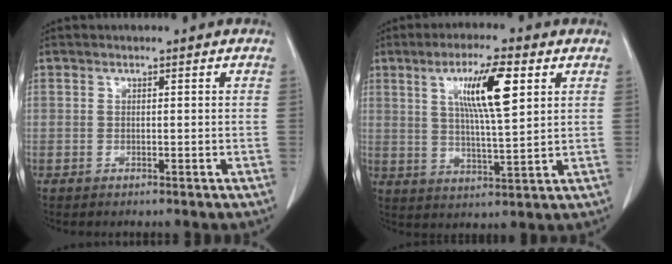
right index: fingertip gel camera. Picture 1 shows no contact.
{"total": 10.2, "force": [3.8, 1.2, 9.4], "torque": [-0.165, 0.005, 0.066]}